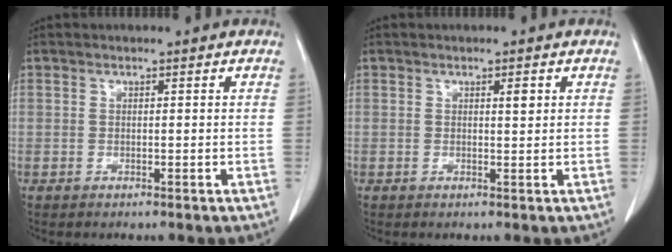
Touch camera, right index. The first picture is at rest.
{"total": 1.3, "force": [0.6, 0.3, 1.2], "torque": [-0.018, -0.001, 0.008]}